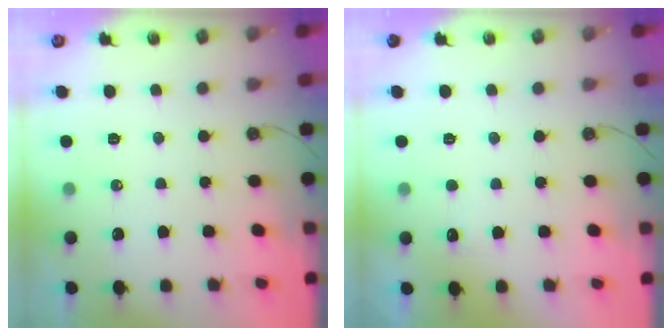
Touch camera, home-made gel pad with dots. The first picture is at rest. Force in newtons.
{"total": 2.5, "press": 2.3, "slide": 1.0}